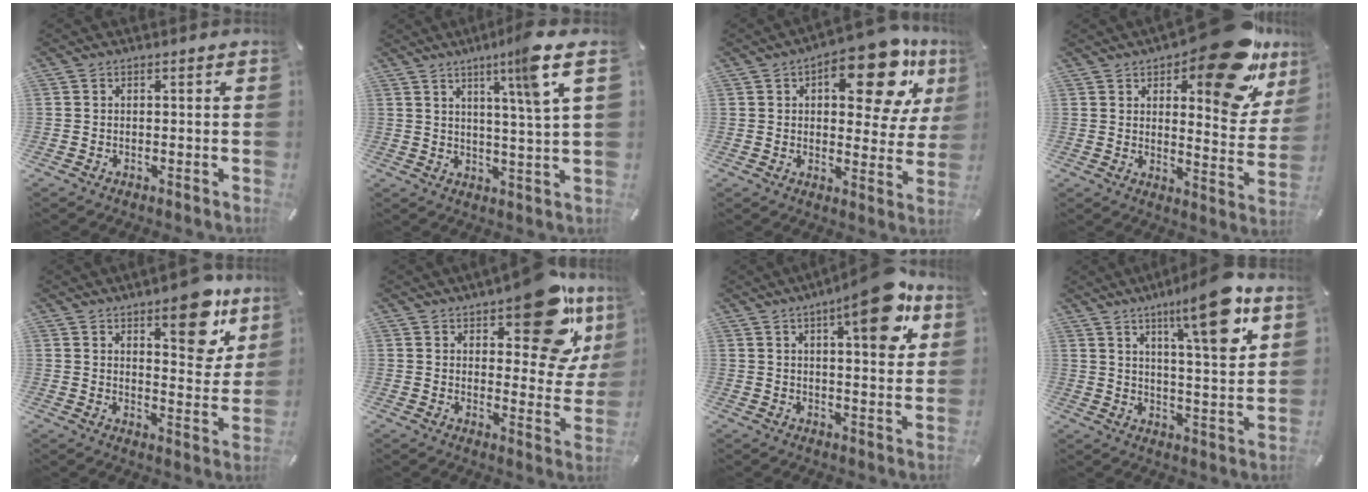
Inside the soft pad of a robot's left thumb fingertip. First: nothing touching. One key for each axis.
{"total": 10.5, "fx": 6.1, "fy": -0.8, "fz": 8.5, "tx": -0.131, "ty": -0.030, "tz": 0.085}
{"total": 18.5, "fx": 9.2, "fy": 8.2, "fz": 13.8, "tx": -0.173, "ty": -0.047, "tz": 0.143}
{"total": 22.4, "fx": 13.8, "fy": 9.1, "fz": 15.0, "tx": -0.178, "ty": -0.107, "tz": 0.225}
{"total": 14.3, "fx": 8.8, "fy": 6.1, "fz": 9.4, "tx": -0.097, "ty": -0.062, "tz": 0.142}
{"total": 20.3, "fx": 12.6, "fy": 9.1, "fz": 13.1, "tx": -0.153, "ty": -0.087, "tz": 0.204}
{"total": 14.7, "fx": 7.6, "fy": 4.5, "fz": 11.7, "tx": -0.153, "ty": -0.038, "tz": 0.116}
{"total": 15.7, "fx": 9.2, "fy": 3.3, "fz": 12.2, "tx": -0.180, "ty": -0.049, "tz": 0.140}